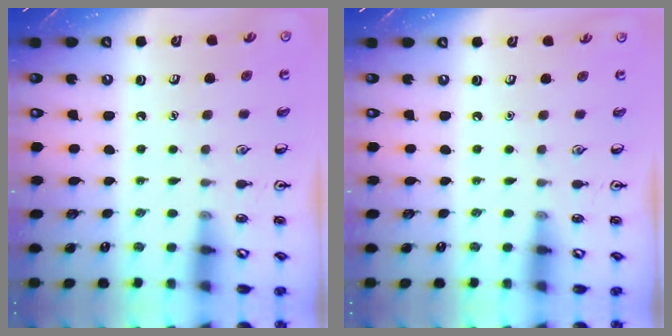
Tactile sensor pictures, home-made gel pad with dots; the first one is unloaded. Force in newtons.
{"total": 0.0}